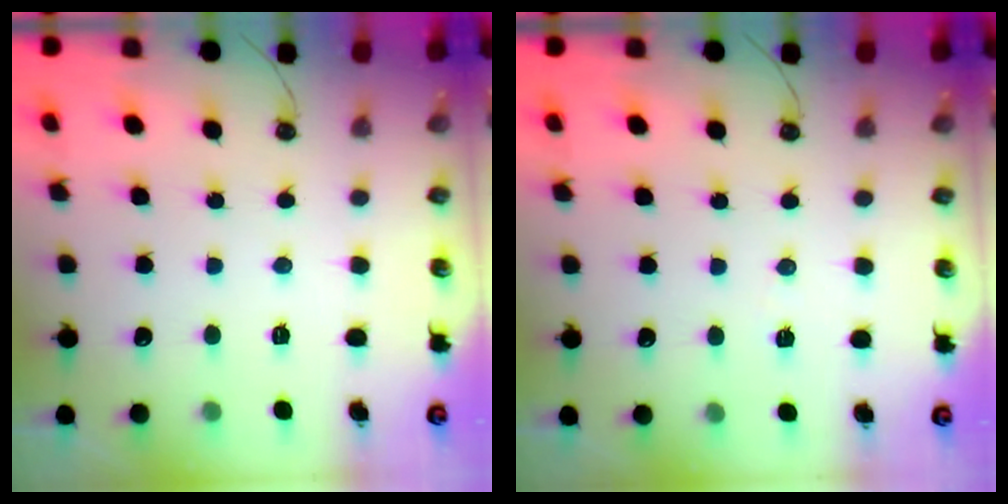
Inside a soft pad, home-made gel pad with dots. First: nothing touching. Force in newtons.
{"total": 3.1, "press": 2.4, "slide": 2.0}